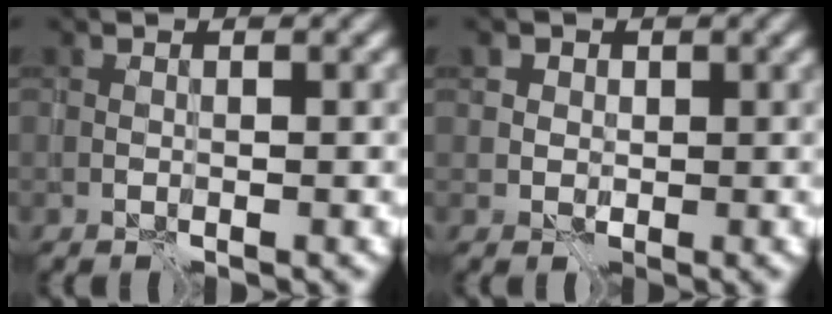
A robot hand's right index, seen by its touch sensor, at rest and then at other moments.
{"total": 2.3, "force": [1.0, 1.9, 0.7], "torque": [-0.009, 0.008, 0.020]}